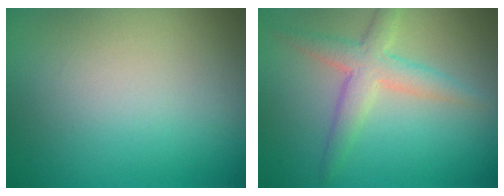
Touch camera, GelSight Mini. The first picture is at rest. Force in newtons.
{"total": 3.5, "press": 3.5, "slide": 0.1}